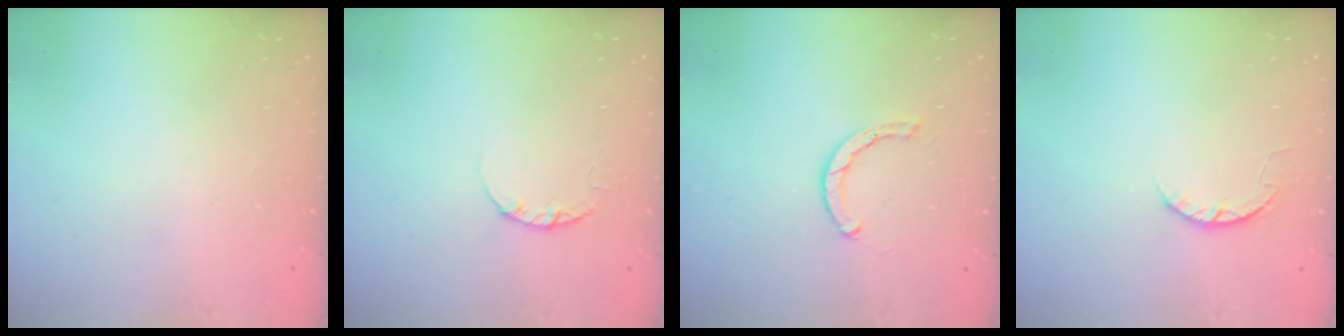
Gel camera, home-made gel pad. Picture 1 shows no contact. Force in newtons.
{"total": 2.4, "press": 2.4, "slide": 0.3}
{"total": 2.5, "press": 2.5, "slide": 0.1}
{"total": 4.5, "press": 4.5, "slide": 0.7}